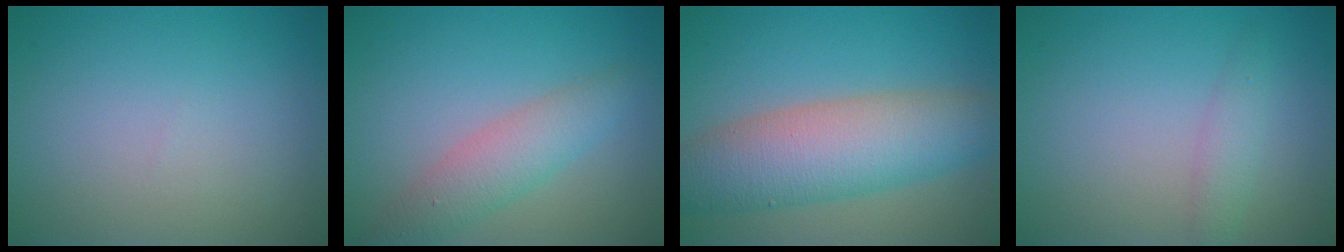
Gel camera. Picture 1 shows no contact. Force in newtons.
{"total": 3.6, "press": 3.6, "slide": 0.2}
{"total": 8.4, "press": 8.4, "slide": 0.3}
{"total": 1.6, "press": 1.6, "slide": 0.1}